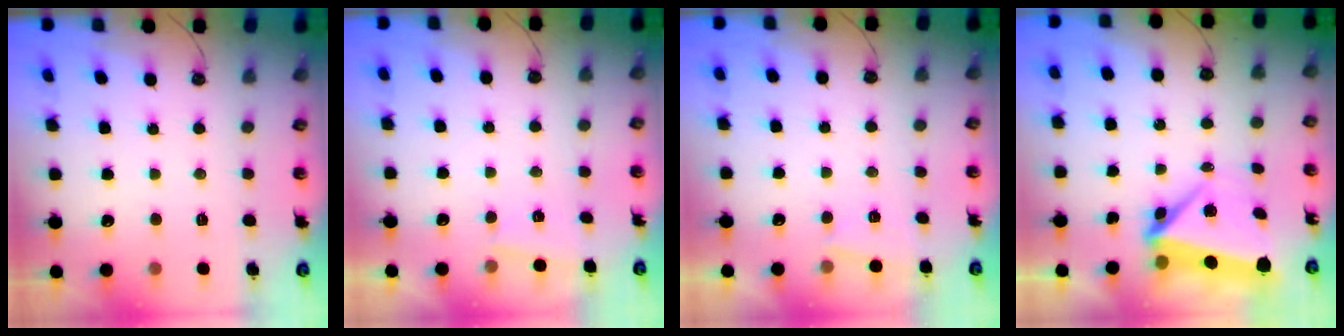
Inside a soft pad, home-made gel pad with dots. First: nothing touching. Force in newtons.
{"total": 1.0, "press": 0.9, "slide": 0.4}
{"total": 6.2, "press": 0.1, "slide": 6.2}
{"total": 5.7, "press": 5.5, "slide": 1.7}